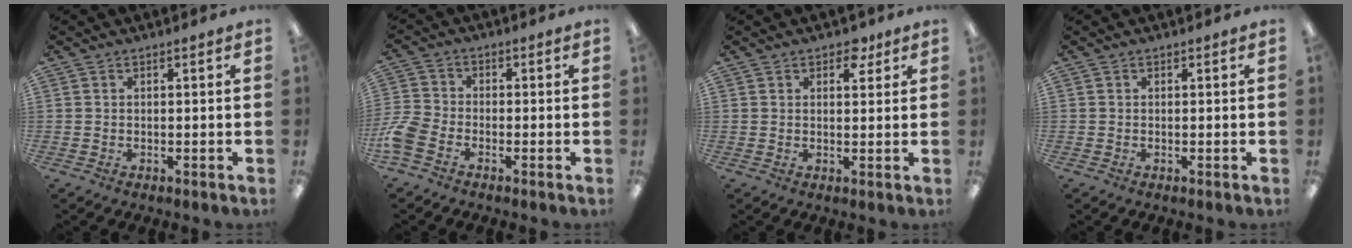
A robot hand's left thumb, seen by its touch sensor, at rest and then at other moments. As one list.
[{"total": 6.1, "force": [-3.0, 4.0, 3.5], "torque": [-0.084, 0.011, -0.058]}, {"total": 3.9, "force": [2.5, 2.3, 1.9], "torque": [-0.009, -0.007, 0.038]}, {"total": 0.0}]